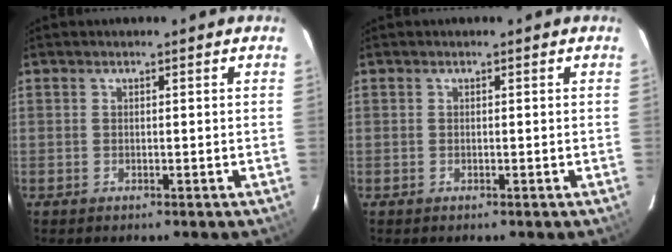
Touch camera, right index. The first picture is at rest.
{"total": 0.0}